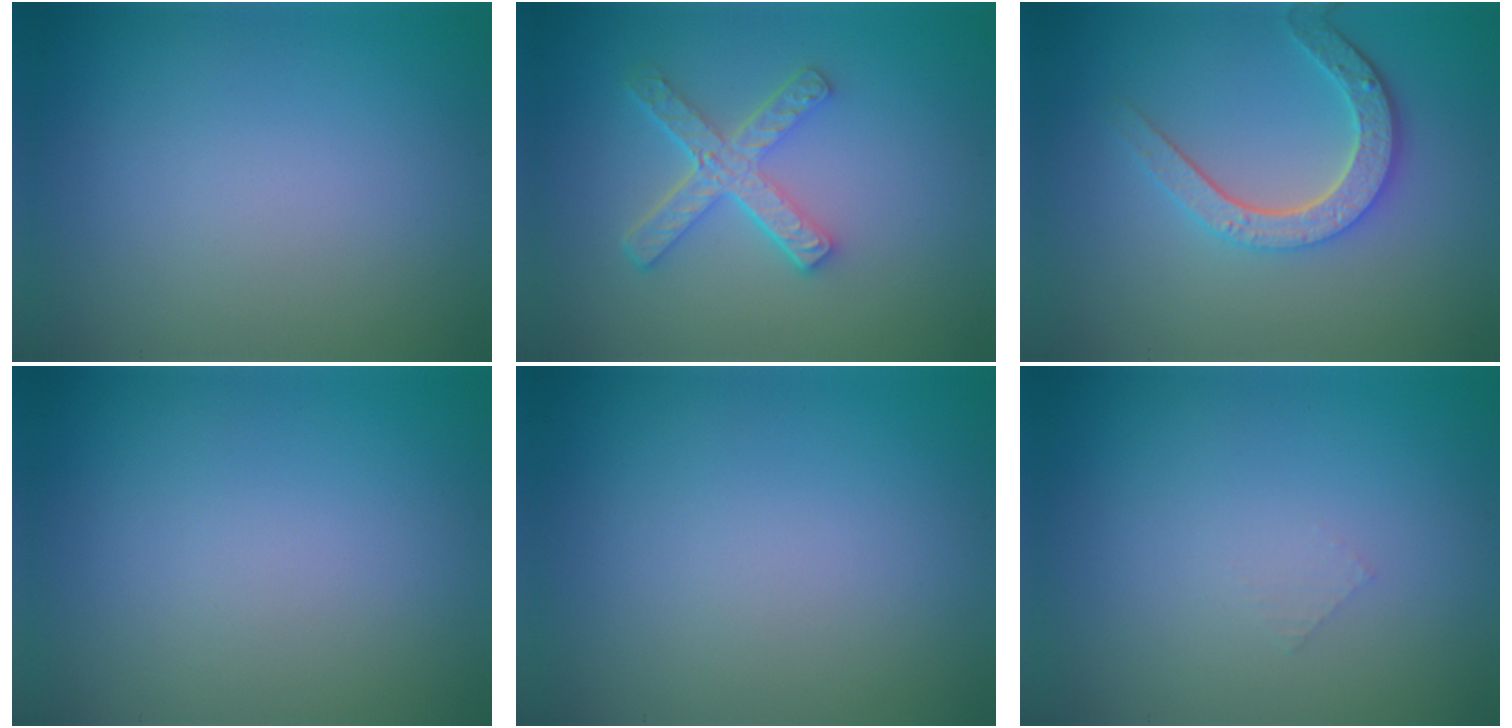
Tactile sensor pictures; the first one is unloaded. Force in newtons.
{"total": 4.5, "press": 3.3, "slide": 3.1}
{"total": 4.0, "press": 3.3, "slide": 2.2}
{"total": 0.0}
{"total": 0.0}
{"total": 0.5, "press": 0.5, "slide": 0.1}